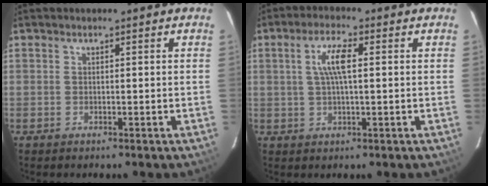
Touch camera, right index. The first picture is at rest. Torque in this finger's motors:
{"motor_torque": [0.34, -0.12, 0.27, 0.11]}